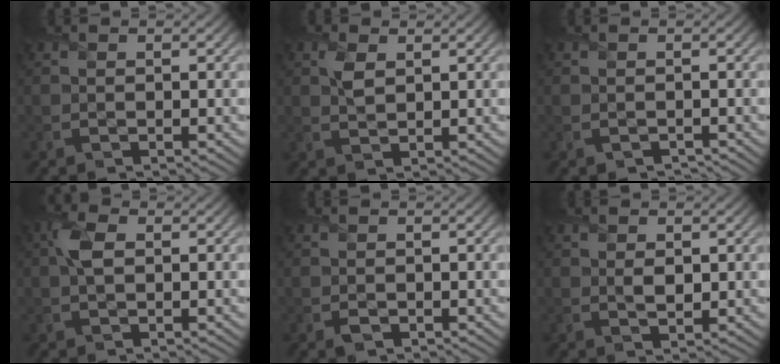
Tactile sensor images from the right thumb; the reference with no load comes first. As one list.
[{"total": 2.5, "force": [1.0, 1.4, 1.7], "torque": [-0.045, 0.001, 0.020]}, {"total": 0.9, "force": [-0.7, 0.6, 0.1], "torque": [-0.003, -0.006, -0.016]}, {"total": 3.5, "force": [0.6, 2.0, 2.8], "torque": [-0.070, 0.008, 0.006]}, {"total": 1.1, "force": [-0.4, 0.9, 0.4], "torque": [-0.007, -0.006, -0.009]}, {"total": 2.1, "force": [0.4, 1.4, 1.5], "torque": [-0.034, -0.007, 0.010]}]